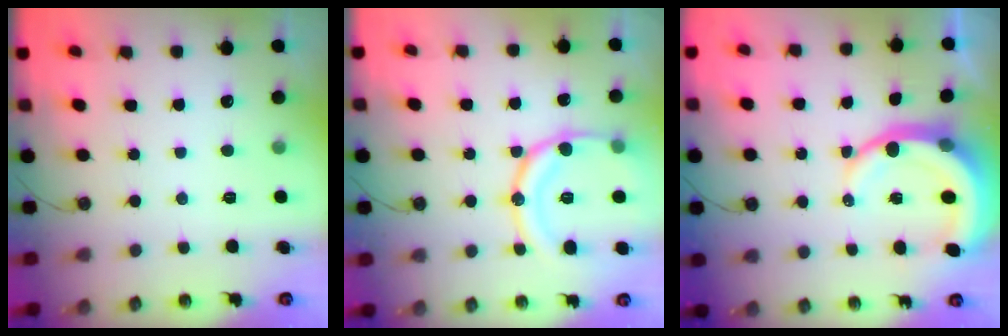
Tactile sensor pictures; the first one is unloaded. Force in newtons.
{"total": 17.3, "press": 17.2, "slide": 1.9}
{"total": 10.8, "press": 10.7, "slide": 1.2}